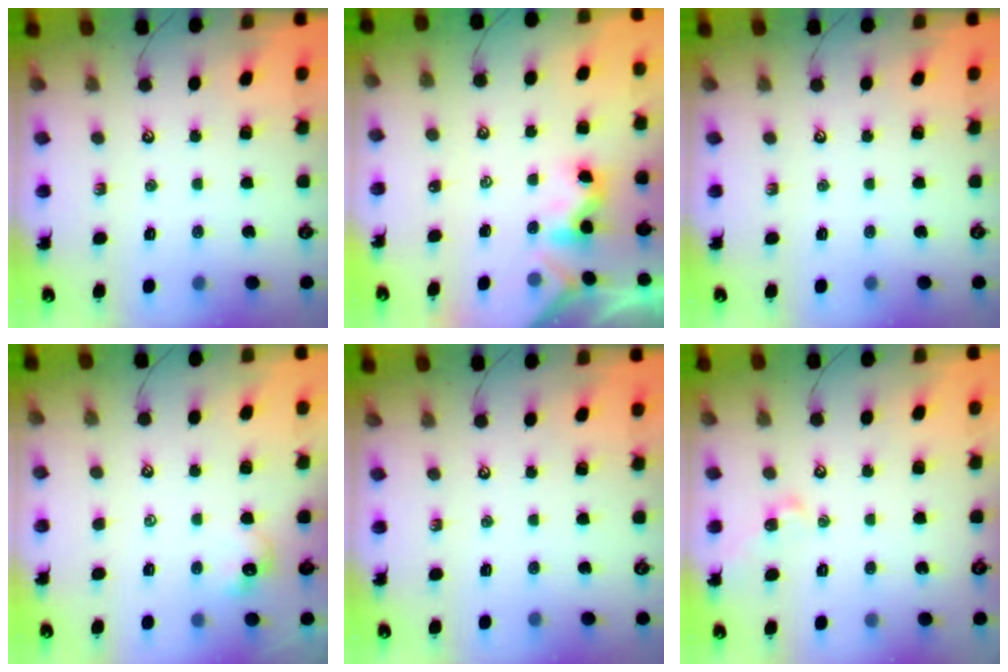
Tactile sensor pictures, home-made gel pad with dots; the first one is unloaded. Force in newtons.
{"total": 2.4, "press": 2.3, "slide": 0.3}
{"total": 0.0}
{"total": 0.6, "press": 0.3, "slide": 0.5}
{"total": 0.0}
{"total": 3.8, "press": 3.7, "slide": 0.6}